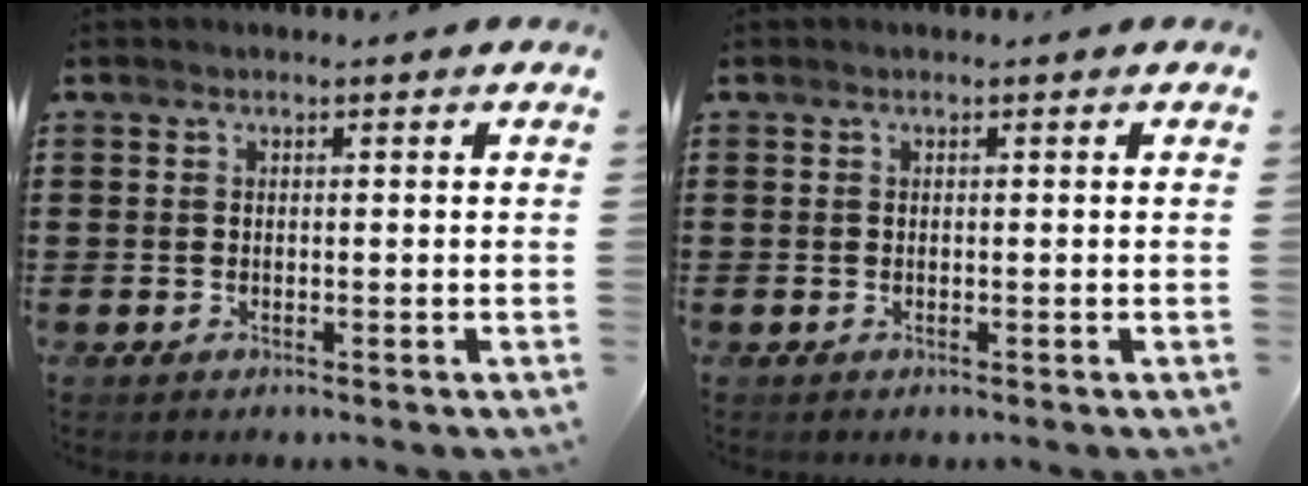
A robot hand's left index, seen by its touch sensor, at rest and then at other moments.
{"total": 0.0}